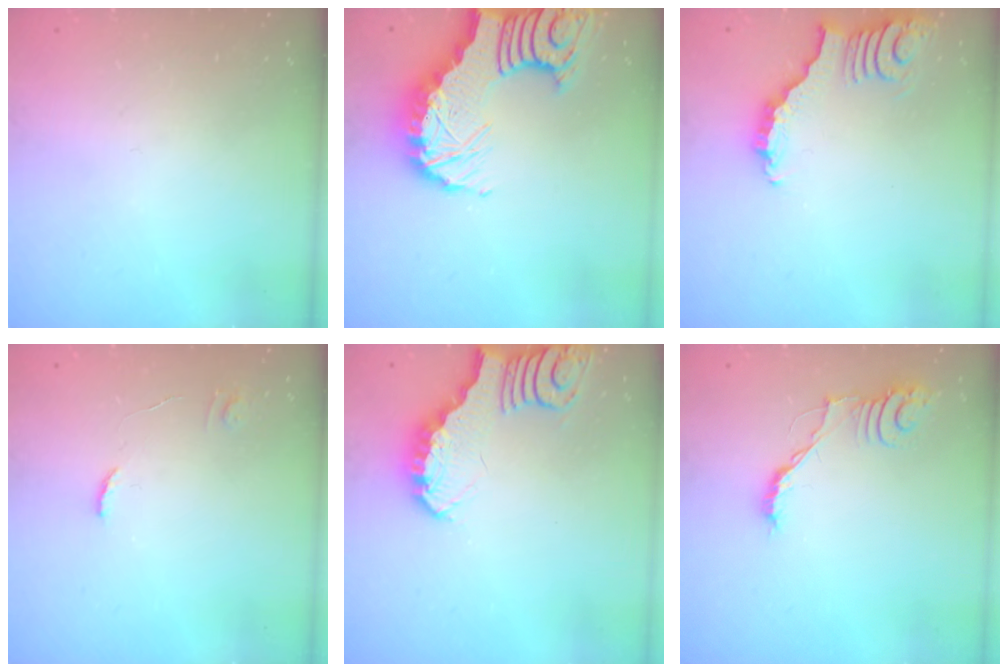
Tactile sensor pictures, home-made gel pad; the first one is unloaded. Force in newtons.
{"total": 12.6, "press": 12.5, "slide": 1.6}
{"total": 3.1, "press": 3.1, "slide": 0.6}
{"total": 5.8, "press": 5.8, "slide": 0.4}
{"total": 3.5, "press": 3.5, "slide": 0.6}
{"total": 9.8, "press": 9.7, "slide": 0.7}